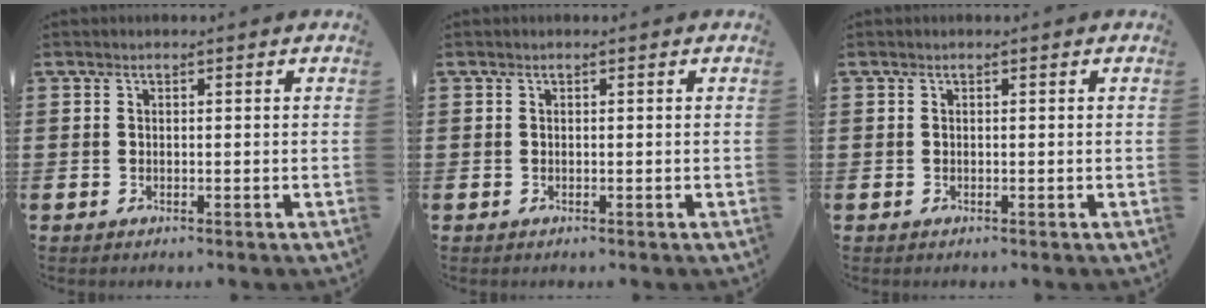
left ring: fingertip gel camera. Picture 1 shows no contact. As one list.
[{"total": 0.0}, {"total": 0.0}]